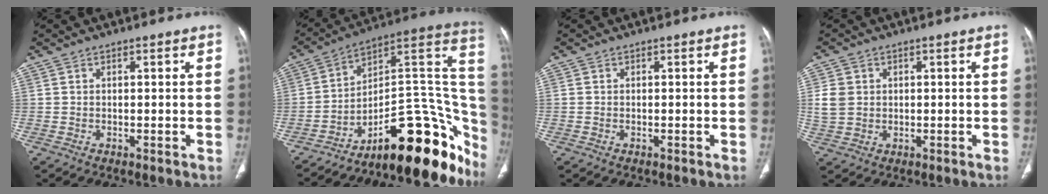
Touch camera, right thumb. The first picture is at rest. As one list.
[{"total": 25.7, "force": [-16.0, 9.8, 17.6], "torque": [-0.108, 0.132, -0.231]}, {"total": 0.0}, {"total": 4.7, "force": [0.7, 4.0, 2.4], "torque": [-0.041, 0.001, 0.017]}]